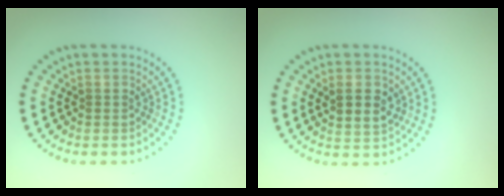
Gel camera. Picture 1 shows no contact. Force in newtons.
{"total": 2.8, "press": 2.7, "slide": 0.8}